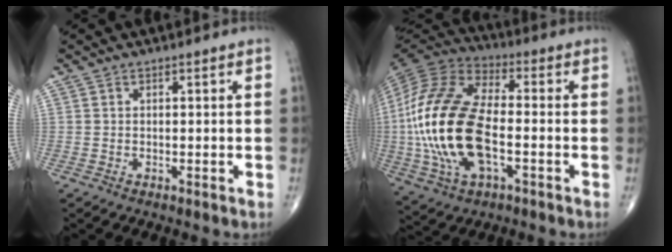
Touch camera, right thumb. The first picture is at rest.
{"total": 23.5, "force": [-3.1, 11.6, 20.2], "torque": [-0.438, 0.010, -0.056]}